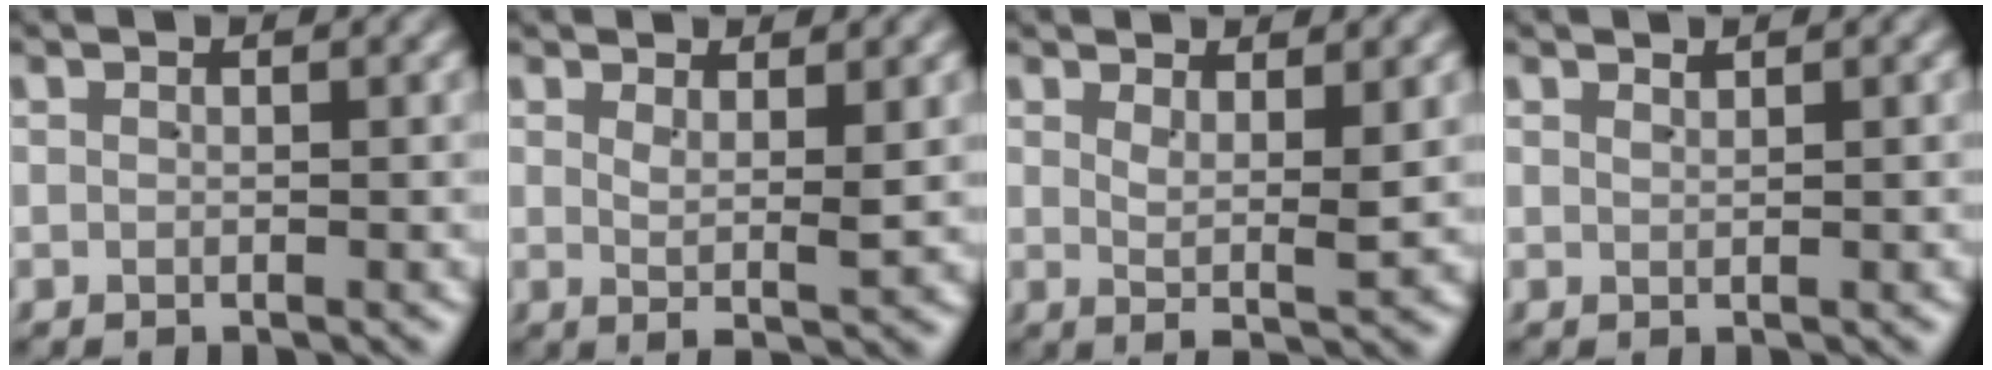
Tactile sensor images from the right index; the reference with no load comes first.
{"total": 2.1, "force": [0.9, -0.2, 1.9], "torque": [-0.034, -0.013, 0.022]}
{"total": 2.4, "force": [1.1, 0.0, 2.2], "torque": [-0.040, -0.015, 0.026]}
{"total": 0.7, "force": [0.6, -0.3, 0.2], "torque": [0.001, -0.004, 0.015]}